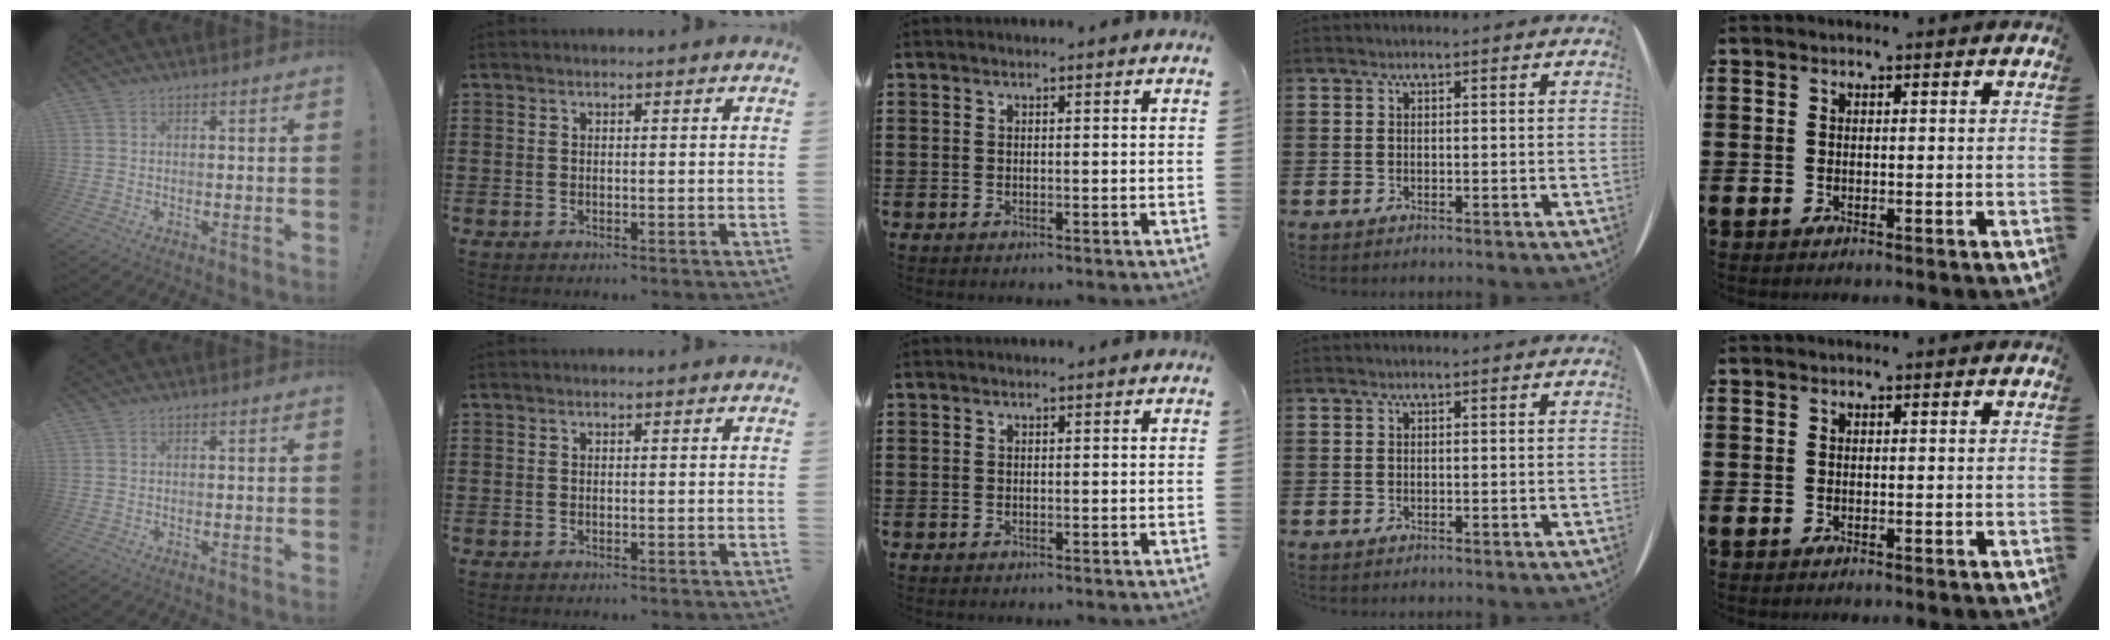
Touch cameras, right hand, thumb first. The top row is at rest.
{}